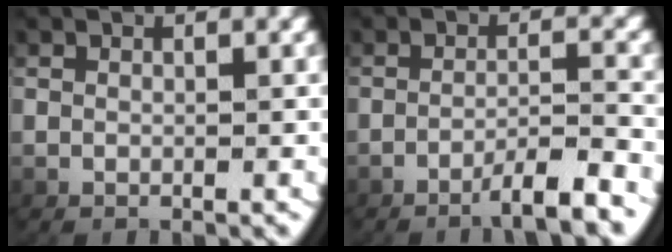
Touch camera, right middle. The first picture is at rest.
{"total": 3.8, "force": [-2.9, 0.1, 2.3], "torque": [-0.038, 0.002, -0.049]}